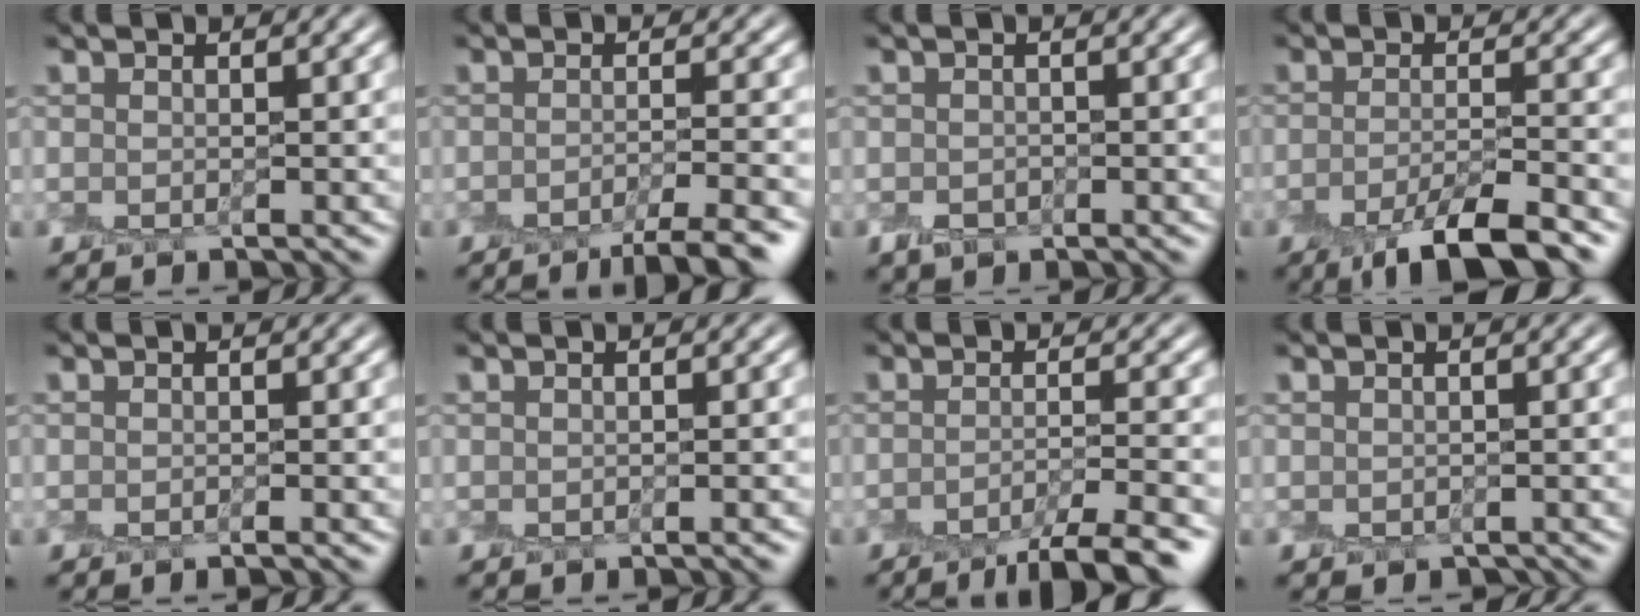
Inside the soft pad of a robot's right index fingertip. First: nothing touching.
{"total": 4.2, "force": [-3.2, 0.5, 2.7], "torque": [-0.032, -0.006, -0.047]}
{"total": 0.8, "force": [-0.4, 0.7, -0.2], "torque": [0.005, 0.000, -0.009]}
{"total": 5.8, "force": [-3.7, 1.3, 4.4], "torque": [-0.061, -0.005, -0.064]}
{"total": 0.6, "force": [-0.6, -0.3, 0.0], "torque": [0.002, -0.008, -0.011]}
{"total": 0.8, "force": [-0.8, -0.1, 0.0], "torque": [0.005, -0.006, -0.011]}
{"total": 5.1, "force": [-3.7, 0.7, 3.5], "torque": [-0.045, -0.006, -0.054]}
{"total": 1.0, "force": [-0.8, 0.6, -0.1], "torque": [0.008, -0.006, -0.014]}